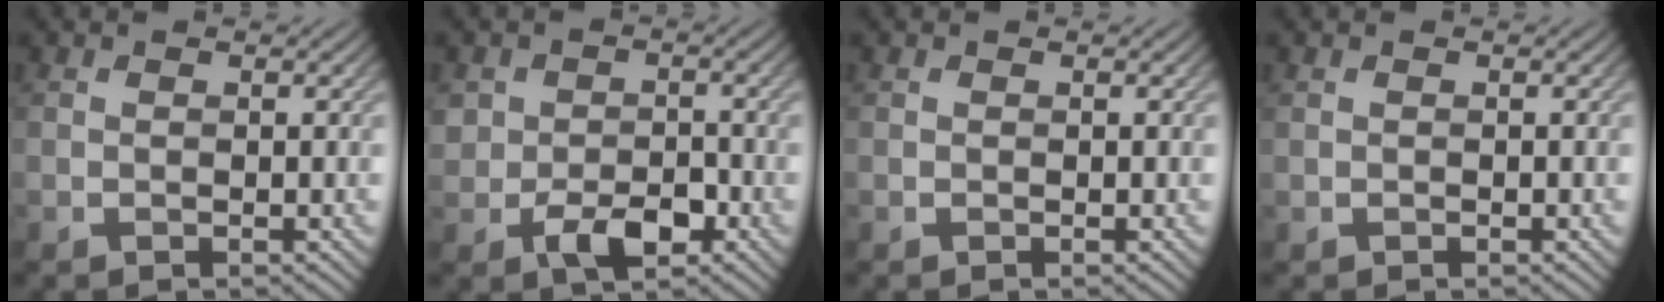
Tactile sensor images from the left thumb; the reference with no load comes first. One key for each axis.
{"total": 5.0, "fx": -2.1, "fy": 3.5, "fz": 3.0, "tx": -0.049, "ty": -0.009, "tz": -0.041}
{"total": 0.0}
{"total": 0.0}